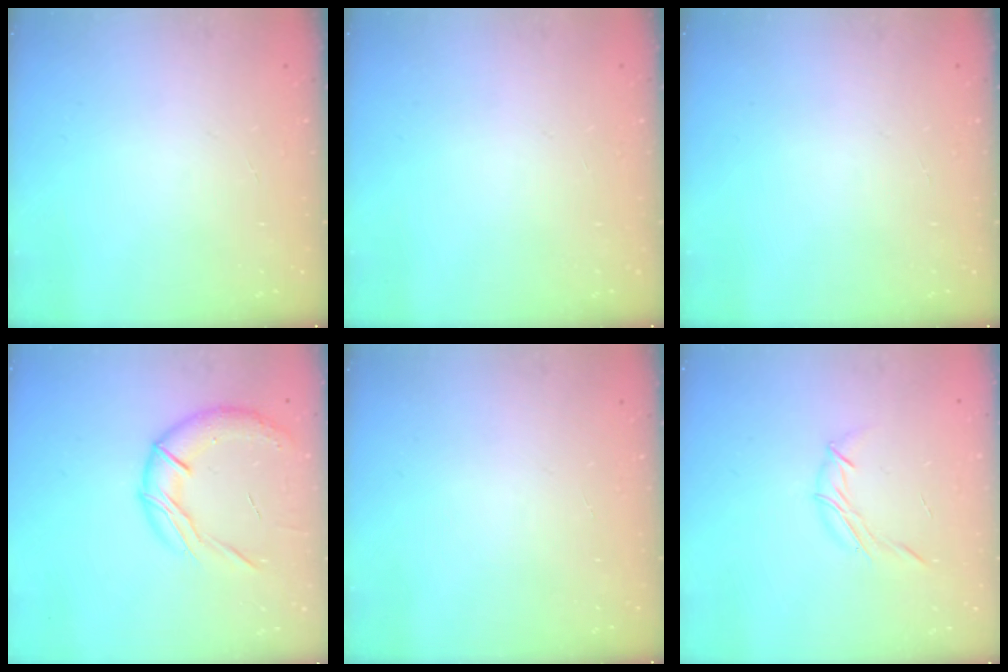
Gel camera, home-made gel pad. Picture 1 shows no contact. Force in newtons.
{"total": 0.0}
{"total": 0.0}
{"total": 14.6, "press": 14.5, "slide": 1.6}
{"total": 0.0}
{"total": 6.3, "press": 6.1, "slide": 1.5}